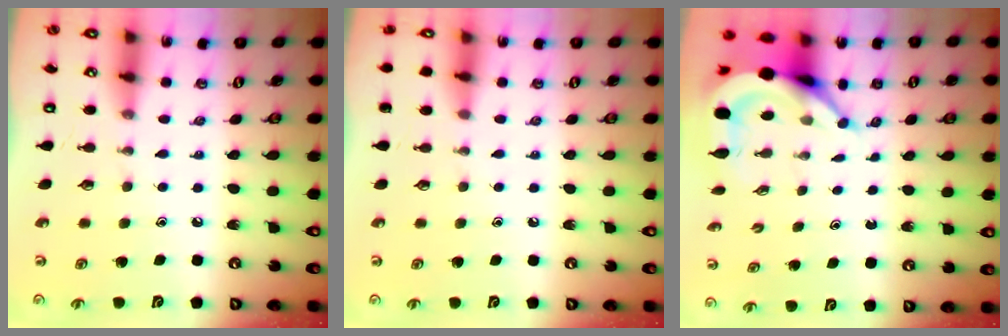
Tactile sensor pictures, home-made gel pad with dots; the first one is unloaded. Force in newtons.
{"total": 0.0}
{"total": 7.4, "press": 7.3, "slide": 1.0}